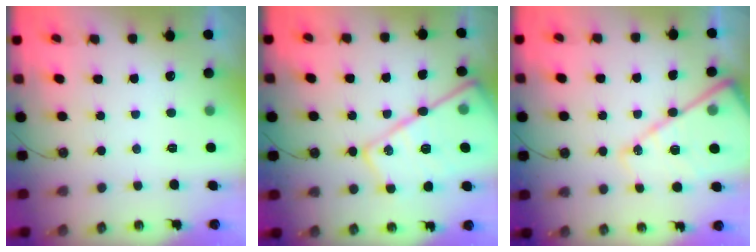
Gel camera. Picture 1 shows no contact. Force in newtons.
{"total": 23.2, "press": 23.1, "slide": 2.1}
{"total": 16.9, "press": 16.8, "slide": 1.5}